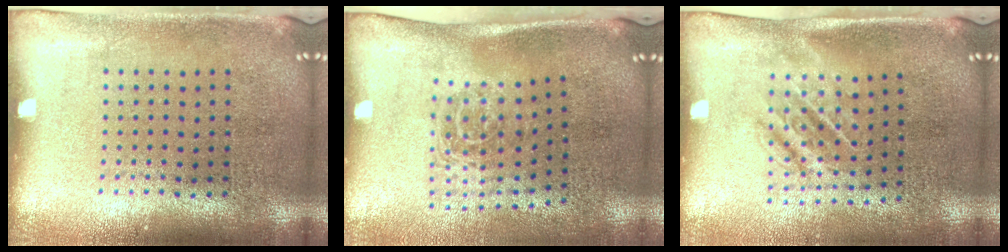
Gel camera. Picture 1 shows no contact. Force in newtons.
{"total": 1.7, "press": 1.2, "slide": 1.2}
{"total": 1.6, "press": 1.2, "slide": 1.0}